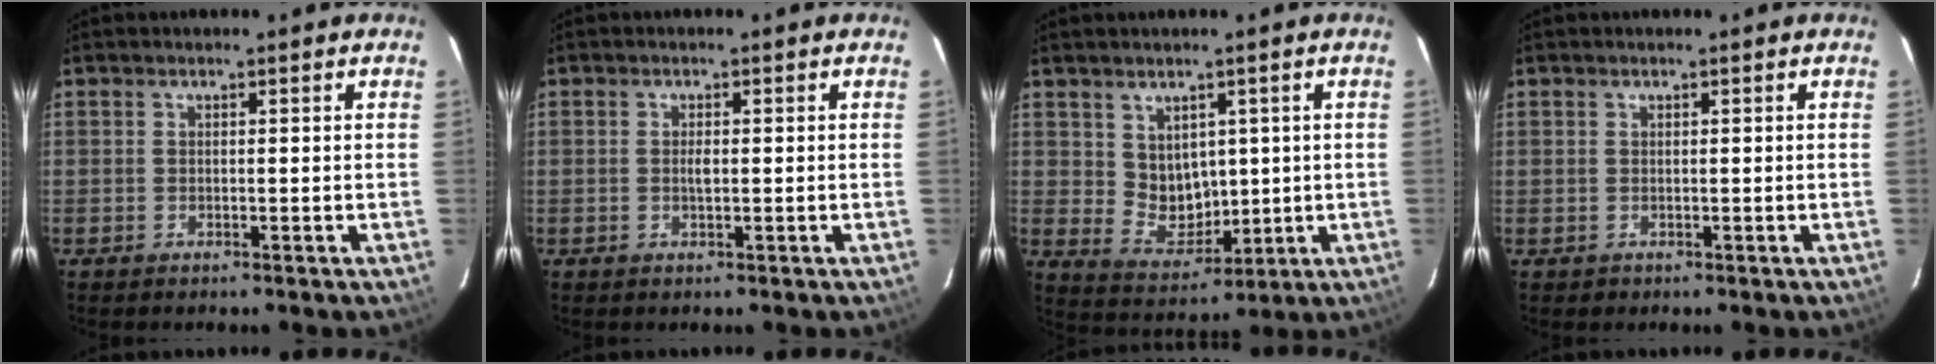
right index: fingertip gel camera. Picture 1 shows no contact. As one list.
[{"total": 1.4, "force": [0.0, 0.6, 1.2], "torque": [-0.023, 0.001, -0.001]}, {"total": 6.9, "force": [2.1, 5.7, 3.3], "torque": [-0.059, -0.003, 0.060]}, {"total": 1.0, "force": [0.0, 1.0, -0.1], "torque": [0.003, 0.003, 0.003]}]